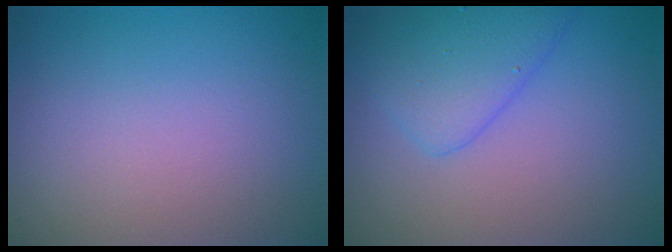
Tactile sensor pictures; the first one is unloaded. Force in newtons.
{"total": 3.9, "press": 3.9, "slide": 0.3}